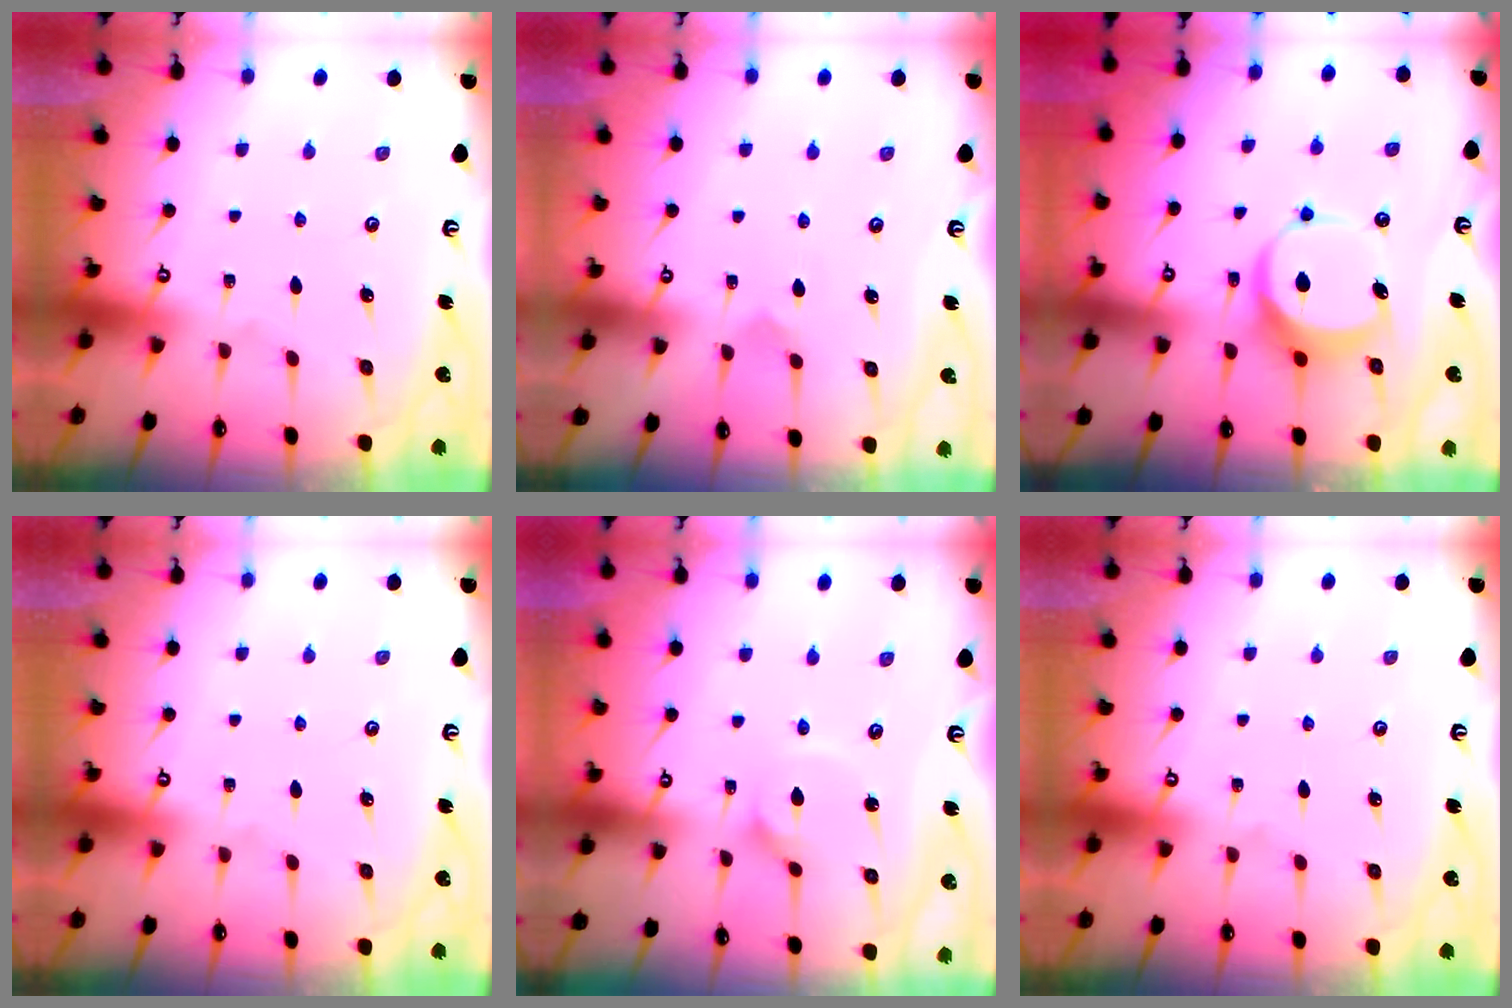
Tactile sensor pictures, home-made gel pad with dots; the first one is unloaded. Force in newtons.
{"total": 3.9, "press": 3.9, "slide": 0.3}
{"total": 7.9, "press": 7.8, "slide": 1.2}
{"total": 0.0}
{"total": 3.2, "press": 3.2, "slide": 0.3}
{"total": 0.0}